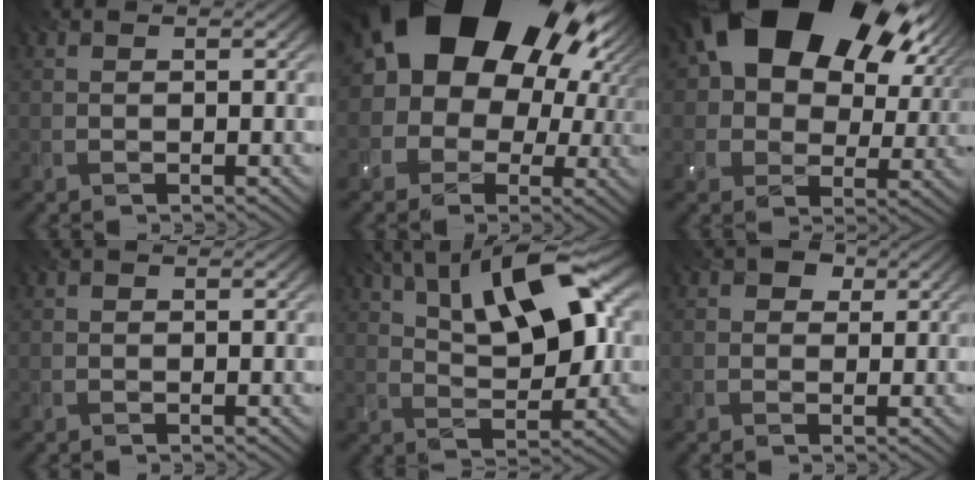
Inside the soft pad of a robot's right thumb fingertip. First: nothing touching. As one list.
[{"total": 22.6, "force": [6.6, 17.7, 12.3], "torque": [-0.198, 0.040, 0.078]}, {"total": 21.0, "force": [9.6, 14.2, 12.2], "torque": [-0.229, 0.031, 0.182]}, {"total": 0.0}, {"total": 12.5, "force": [5.5, 4.8, 10.1], "torque": [-0.161, 0.019, 0.088]}, {"total": 2.1, "force": [0.6, 1.9, 0.7], "torque": [-0.004, 0.005, 0.002]}]